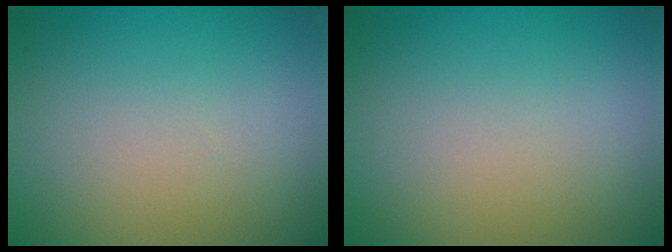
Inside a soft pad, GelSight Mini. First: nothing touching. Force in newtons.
{"total": 0.0}